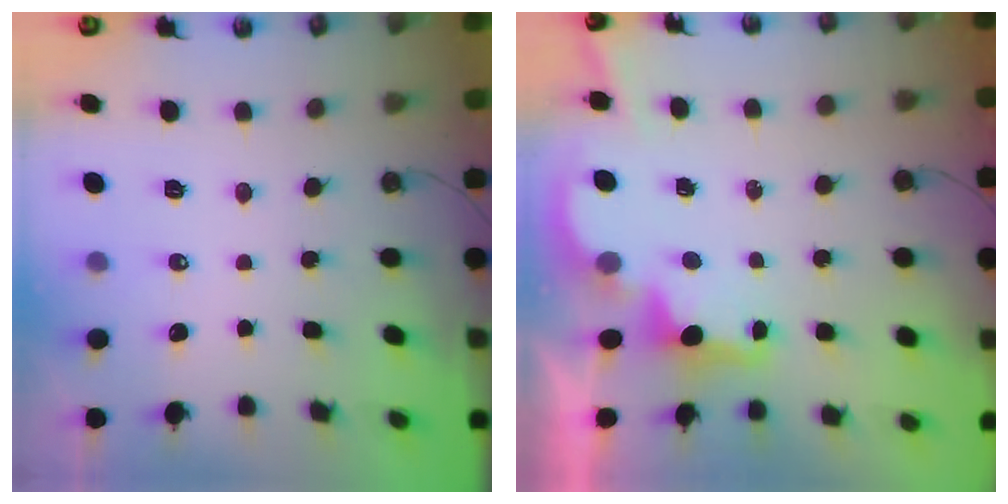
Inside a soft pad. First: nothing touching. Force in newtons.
{"total": 2.6, "press": 2.5, "slide": 0.8}